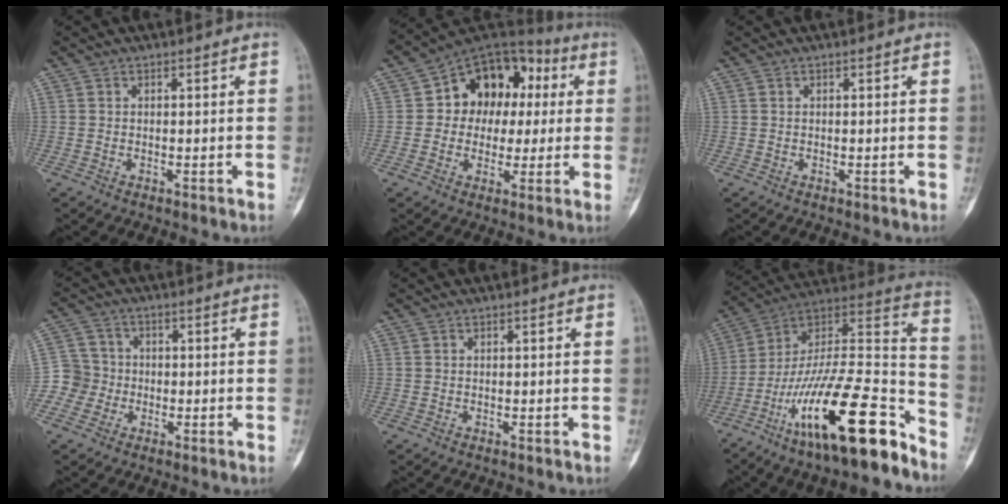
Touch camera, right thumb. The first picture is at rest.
{"total": 15.3, "force": [2.1, 11.9, 9.5], "torque": [-0.075, 0.033, 0.025]}
{"total": 0.0}
{"total": 5.6, "force": [-1.6, 5.4, 0.2], "torque": [0.024, 0.015, -0.039]}
{"total": 0.0}
{"total": 26.7, "force": [-16.3, 6.8, 20.0], "torque": [-0.320, 0.088, -0.274]}